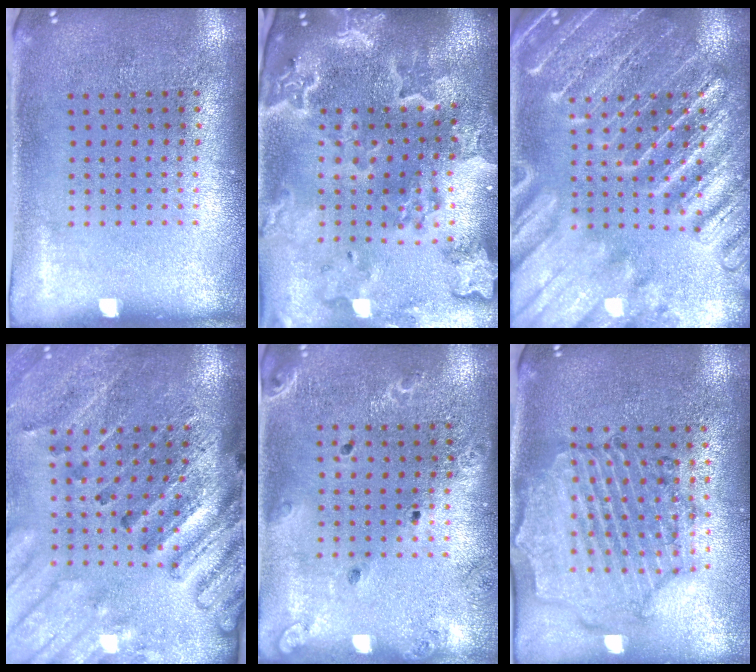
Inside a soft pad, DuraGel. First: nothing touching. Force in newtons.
{"total": 4.3, "press": 3.6, "slide": 2.4}
{"total": 3.8, "press": 3.8, "slide": 0.4}
{"total": 3.0, "press": 2.9, "slide": 0.8}
{"total": 1.4, "press": 1.4, "slide": 0.1}
{"total": 1.6, "press": 1.6, "slide": 0.3}